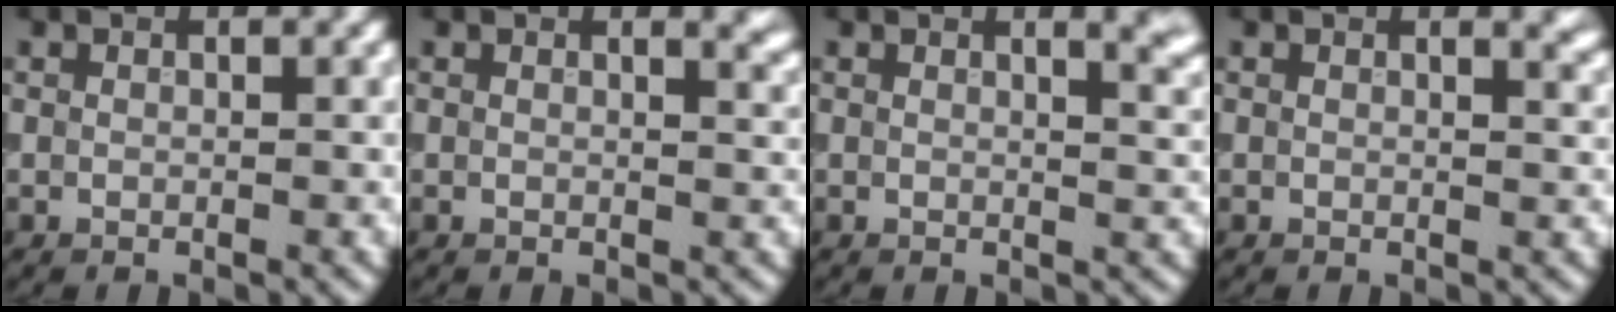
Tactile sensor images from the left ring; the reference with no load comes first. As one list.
[{"total": 2.3, "force": [1.6, 1.0, 1.4], "torque": [0.001, 0.001, 0.015]}, {"total": 4.1, "force": [2.2, 1.8, 3.0], "torque": [-0.005, 0.014, 0.015]}, {"total": 2.0, "force": [1.5, 0.7, 1.1], "torque": [-0.001, 0.001, 0.014]}]